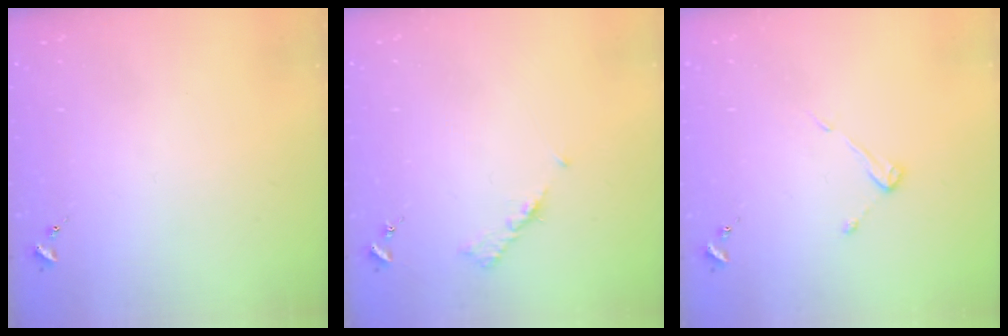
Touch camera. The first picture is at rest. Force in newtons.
{"total": 5.3, "press": 5.2, "slide": 0.7}
{"total": 4.2, "press": 4.2, "slide": 0.3}